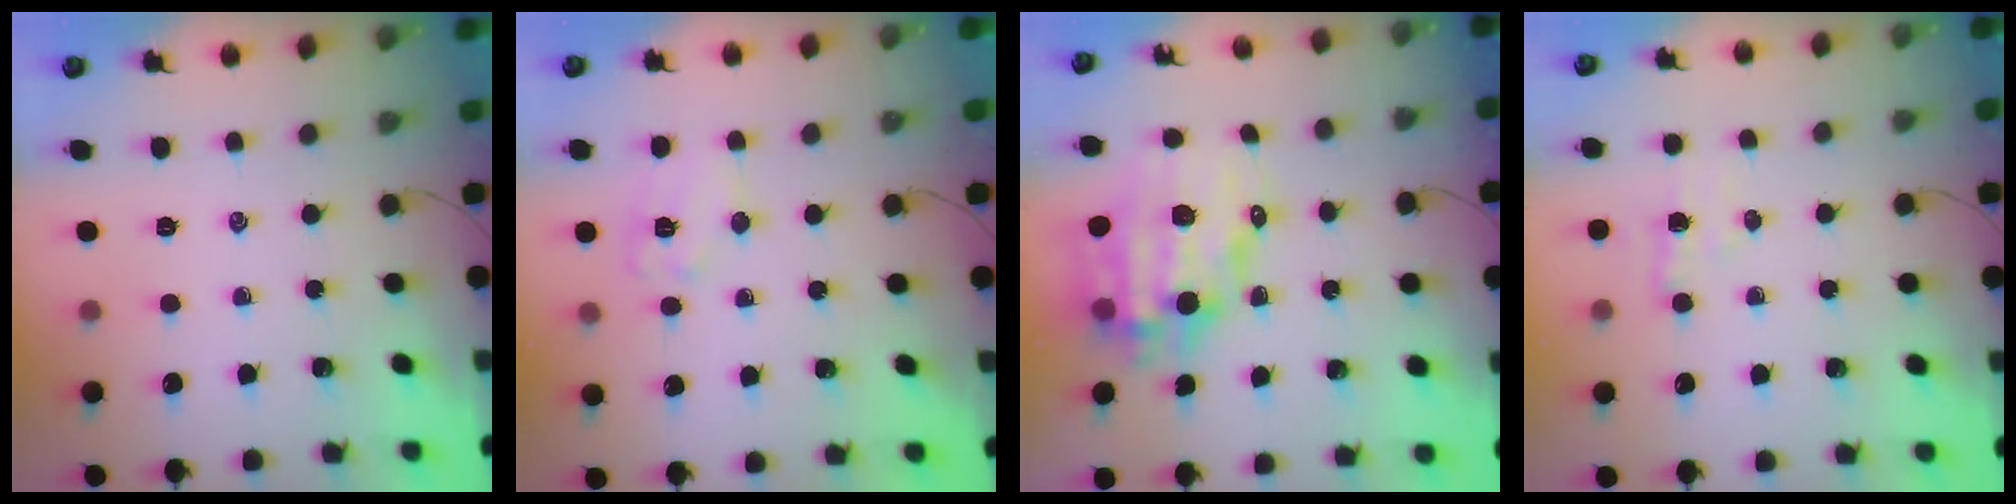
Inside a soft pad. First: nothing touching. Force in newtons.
{"total": 8.6, "press": 8.6, "slide": 0.4}
{"total": 13.5, "press": 13.1, "slide": 3.5}
{"total": 2.7, "press": 2.6, "slide": 0.7}